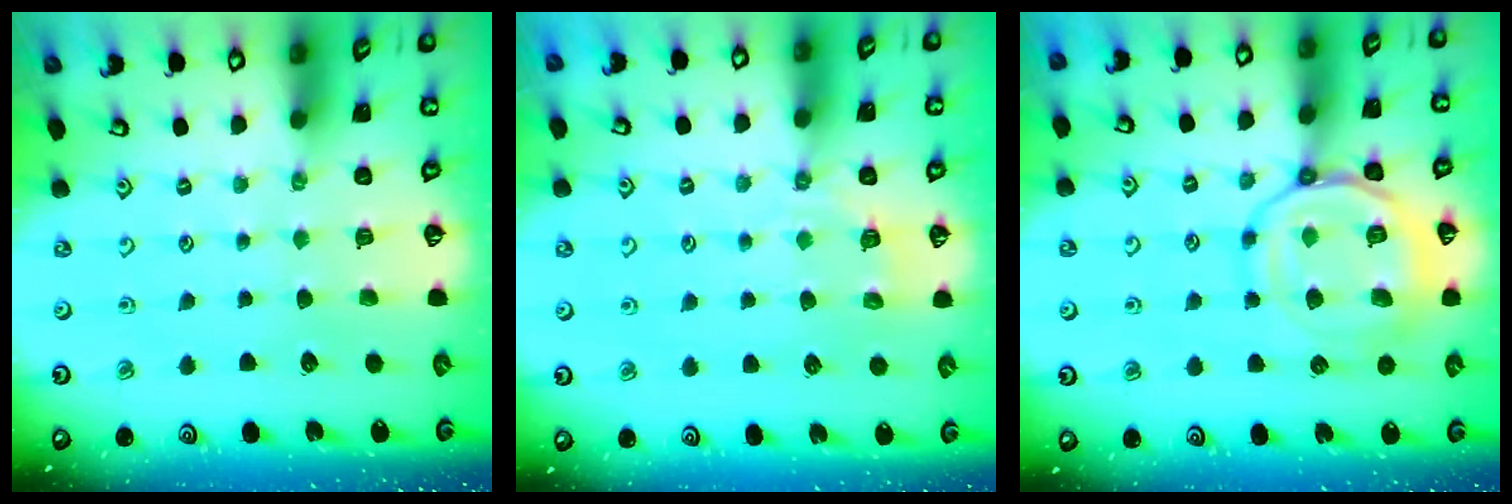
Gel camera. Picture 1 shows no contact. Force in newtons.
{"total": 3.9, "press": 3.6, "slide": 1.5}
{"total": 16.4, "press": 16.3, "slide": 1.6}